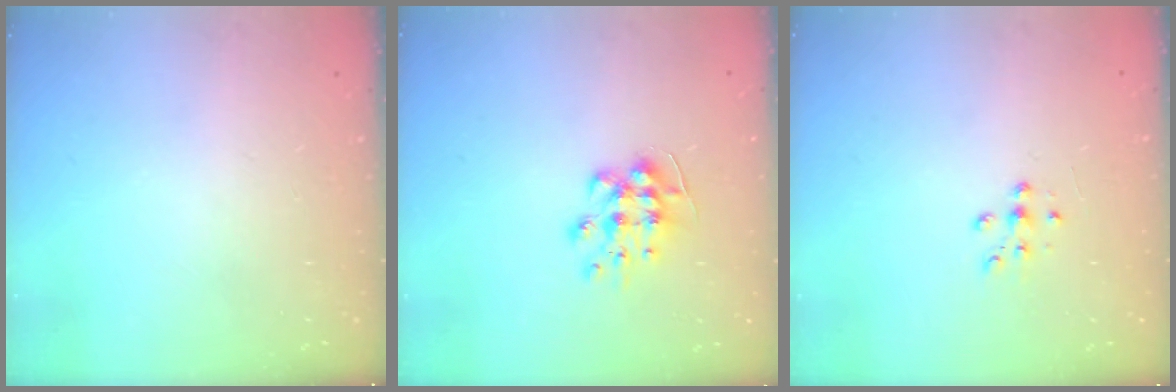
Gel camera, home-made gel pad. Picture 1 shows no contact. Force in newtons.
{"total": 8.8, "press": 8.8, "slide": 0.4}
{"total": 6.1, "press": 5.9, "slide": 1.2}